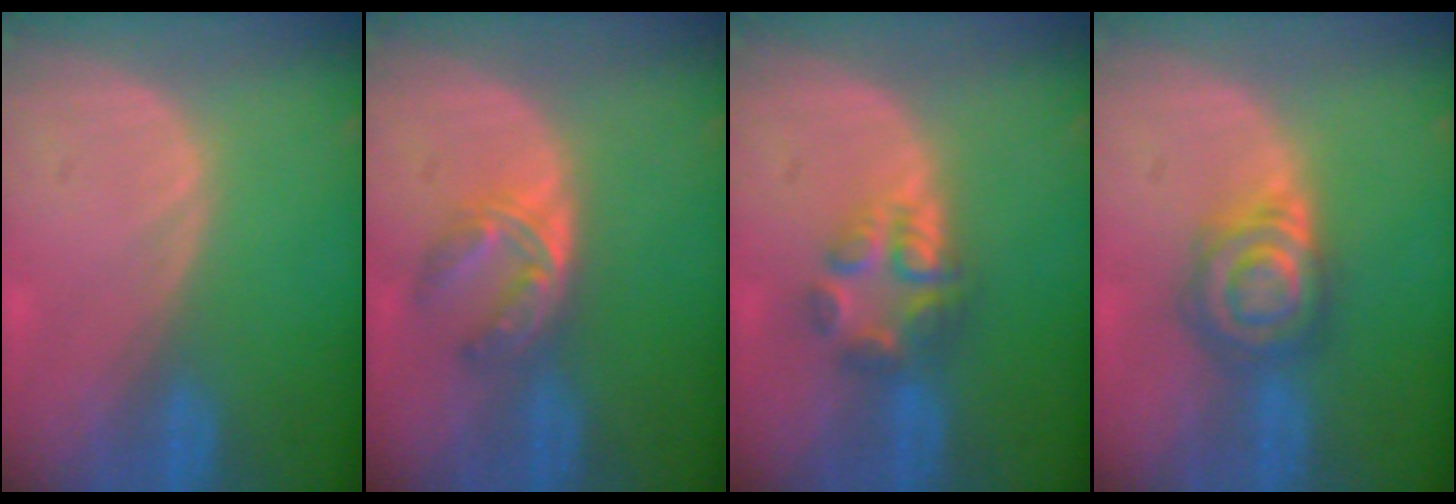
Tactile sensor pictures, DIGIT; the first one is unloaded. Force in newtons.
{"total": 5.9, "press": 4.8, "slide": 3.4}
{"total": 6.0, "press": 5.3, "slide": 2.8}
{"total": 6.7, "press": 6.3, "slide": 2.1}